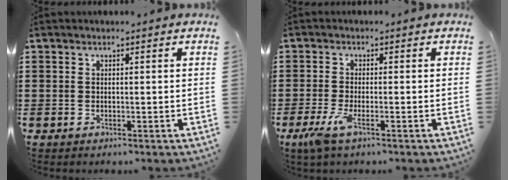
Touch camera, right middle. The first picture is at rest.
{"total": 3.4, "force": [-1.6, 0.5, 2.9], "torque": [-0.070, -0.011, -0.034]}